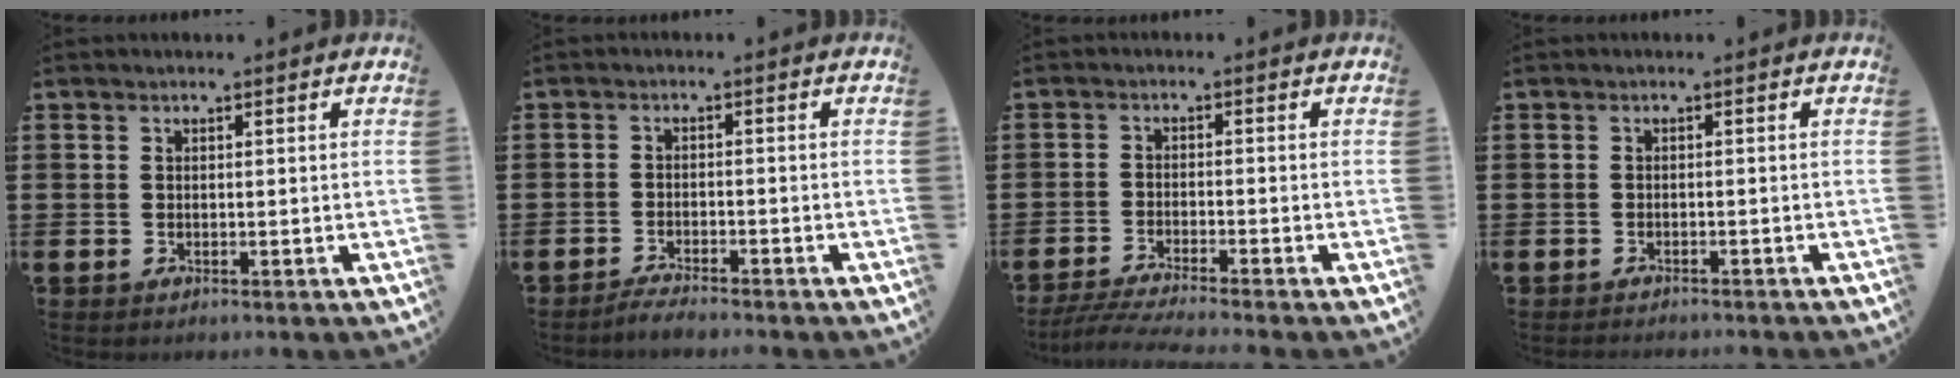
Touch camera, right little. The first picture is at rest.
{"total": 1.8, "force": [-1.8, -0.1, 0.4], "torque": [-0.008, 0.003, -0.035]}
{"total": 3.1, "force": [-2.6, -0.2, 1.7], "torque": [-0.033, -0.008, -0.050]}
{"total": 0.8, "force": [-0.8, -0.1, 0.0], "torque": [-0.001, -0.002, -0.017]}